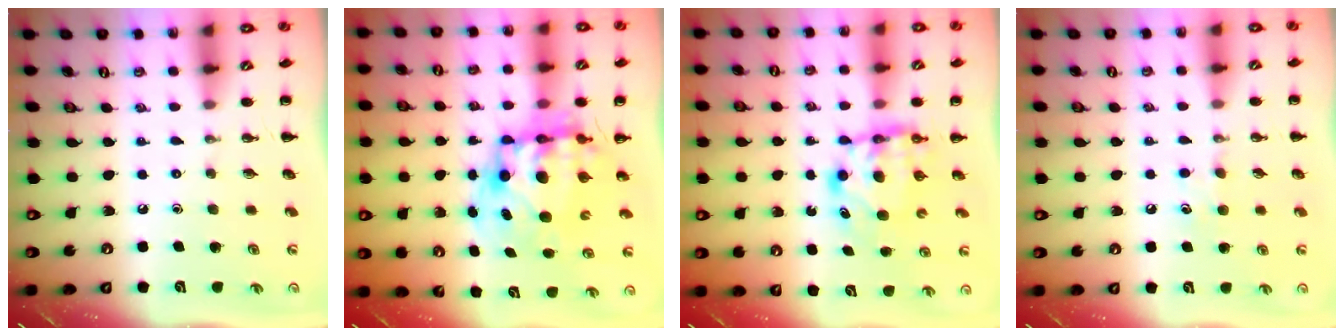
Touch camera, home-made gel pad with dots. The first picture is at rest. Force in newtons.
{"total": 12.4, "press": 12.1, "slide": 2.7}
{"total": 5.9, "press": 5.9, "slide": 0.6}
{"total": 4.6, "press": 4.4, "slide": 1.5}